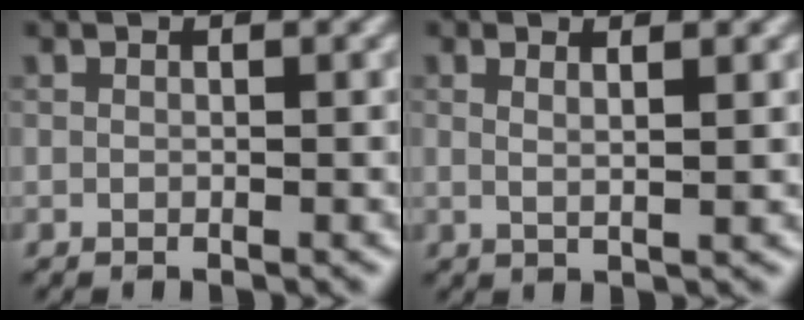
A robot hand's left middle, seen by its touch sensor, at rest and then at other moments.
{"total": 2.9, "force": [1.3, 1.0, 2.4], "torque": [-0.024, 0.003, 0.000]}